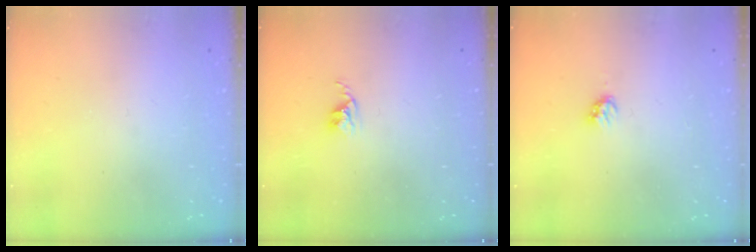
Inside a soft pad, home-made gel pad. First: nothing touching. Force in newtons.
{"total": 2.6, "press": 2.6, "slide": 0.4}
{"total": 2.8, "press": 2.8, "slide": 0.2}